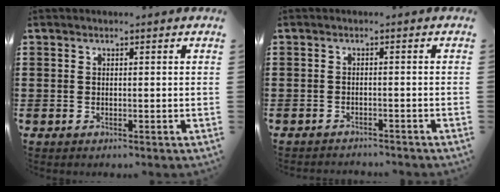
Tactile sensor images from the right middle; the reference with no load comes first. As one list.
[{"total": 1.2, "force": [-1.2, 0.0, 0.0], "torque": [-0.006, -0.001, -0.025]}]